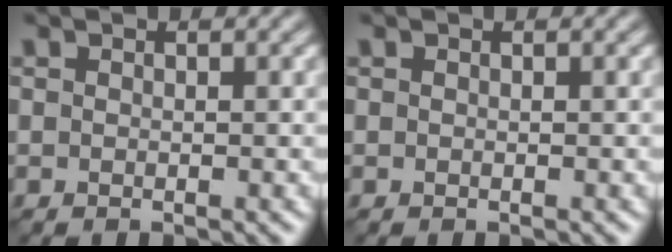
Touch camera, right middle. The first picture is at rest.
{"total": 0.0}